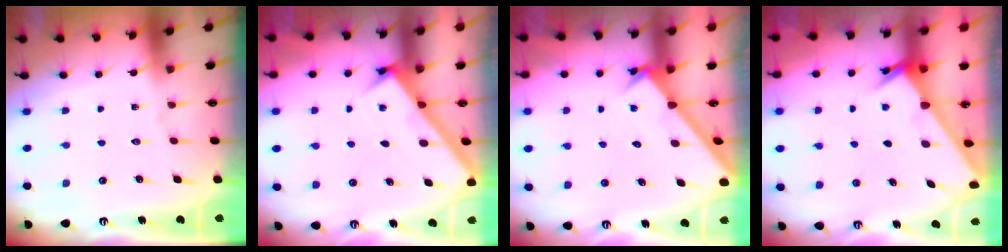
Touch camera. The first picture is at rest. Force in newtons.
{"total": 2.9, "press": 2.9, "slide": 0.2}
{"total": 2.0, "press": 2.0, "slide": 0.2}
{"total": 2.3, "press": 2.3, "slide": 0.3}